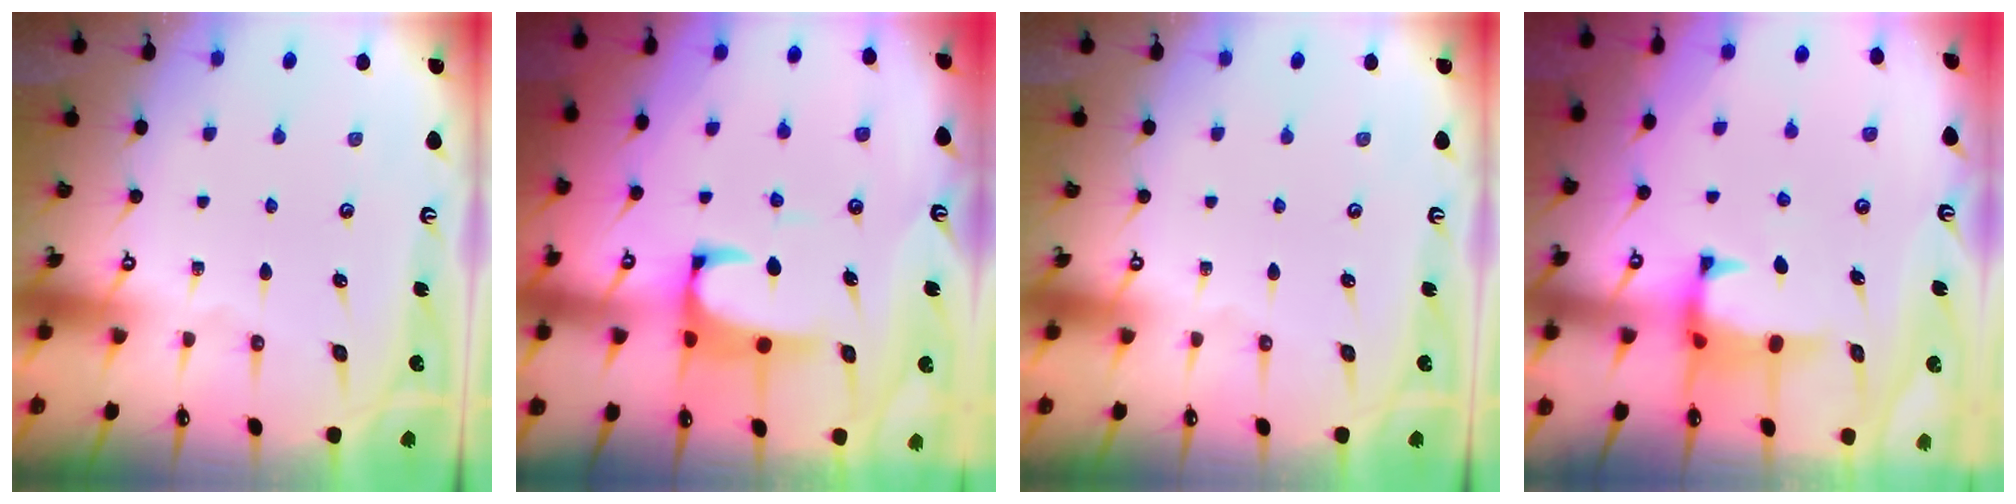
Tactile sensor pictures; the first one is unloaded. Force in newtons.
{"total": 3.6, "press": 3.5, "slide": 1.0}
{"total": 0.0}
{"total": 0.8, "press": 0.2, "slide": 0.8}